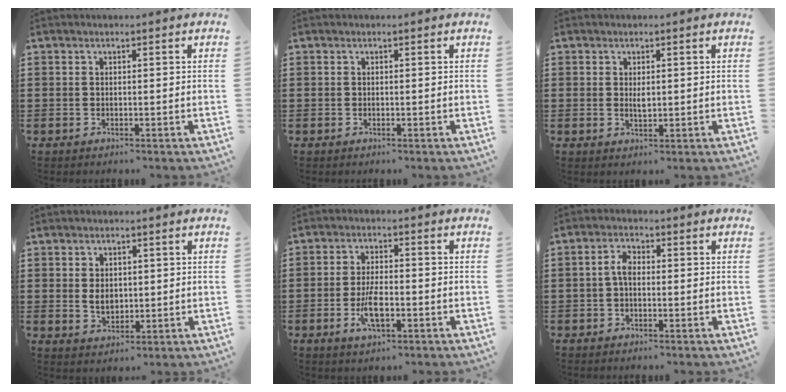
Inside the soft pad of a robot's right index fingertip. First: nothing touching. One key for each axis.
{"total": 0.0}
{"total": 1.9, "fx": 0.3, "fy": 0.8, "fz": 1.7, "tx": -0.034, "ty": 0.003, "tz": 0.004}
{"total": 3.2, "fx": 0.2, "fy": 2.2, "fz": 2.3, "tx": -0.042, "ty": 0.003, "tz": 0.000}
{"total": 5.7, "fx": -1.9, "fy": 2.1, "fz": 5.0, "tx": -0.111, "ty": -0.004, "tz": -0.039}
{"total": 3.2, "fx": -0.4, "fy": 1.6, "fz": 2.8, "tx": -0.061, "ty": 0.004, "tz": -0.011}